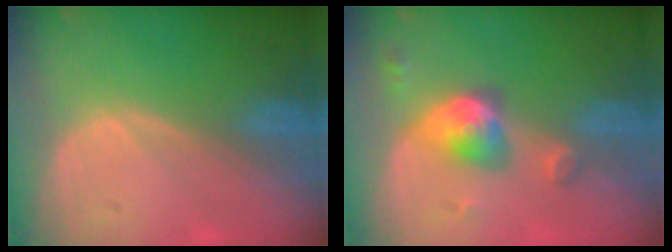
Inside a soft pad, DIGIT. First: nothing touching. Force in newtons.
{"total": 5.1, "press": 5.1, "slide": 0.2}